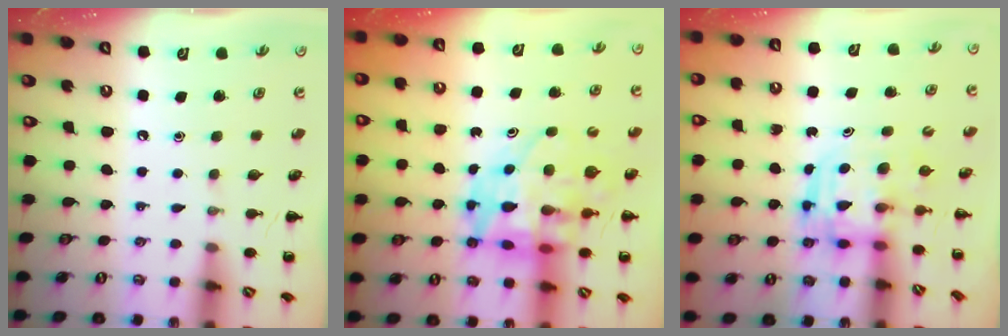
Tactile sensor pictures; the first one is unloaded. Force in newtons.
{"total": 13.6, "press": 13.0, "slide": 4.0}
{"total": 3.0, "press": 3.0, "slide": 0.3}